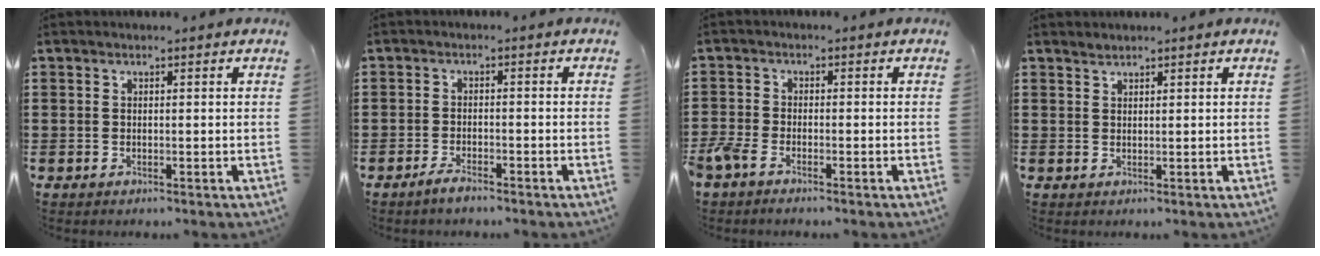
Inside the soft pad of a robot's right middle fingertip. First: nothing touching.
{"total": 2.1, "force": [-1.8, 0.3, 0.9], "torque": [-0.023, -0.004, -0.037]}
{"total": 2.5, "force": [-2.1, 0.7, 1.3], "torque": [-0.052, -0.009, -0.049]}
{"total": 1.2, "force": [1.2, -0.1, 0.0], "torque": [-0.002, 0.000, 0.023]}